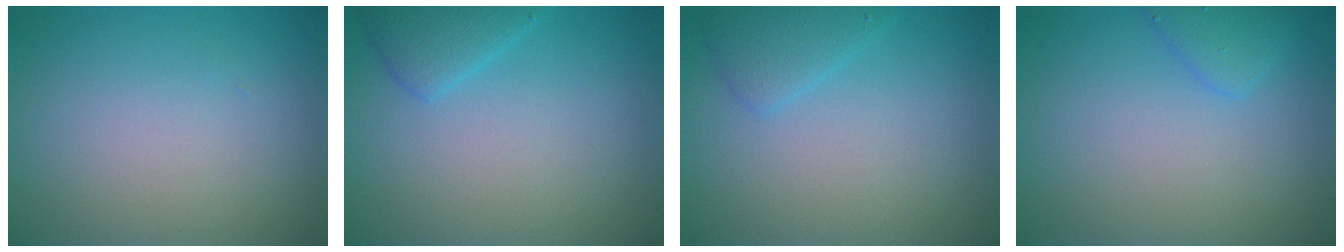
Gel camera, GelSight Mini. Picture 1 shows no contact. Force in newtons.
{"total": 2.3, "press": 2.3, "slide": 0.1}
{"total": 1.9, "press": 1.9, "slide": 0.1}
{"total": 1.7, "press": 1.7, "slide": 0.1}